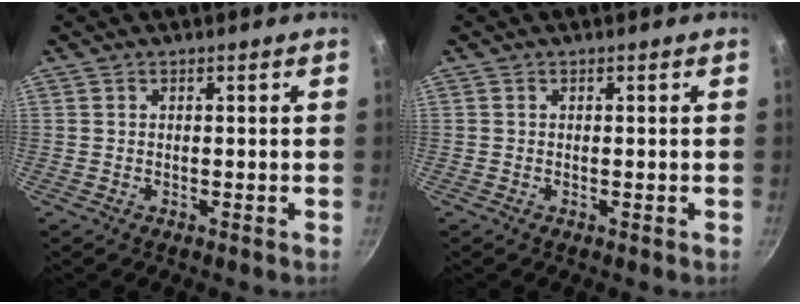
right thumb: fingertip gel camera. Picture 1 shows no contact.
{"total": 0.0}